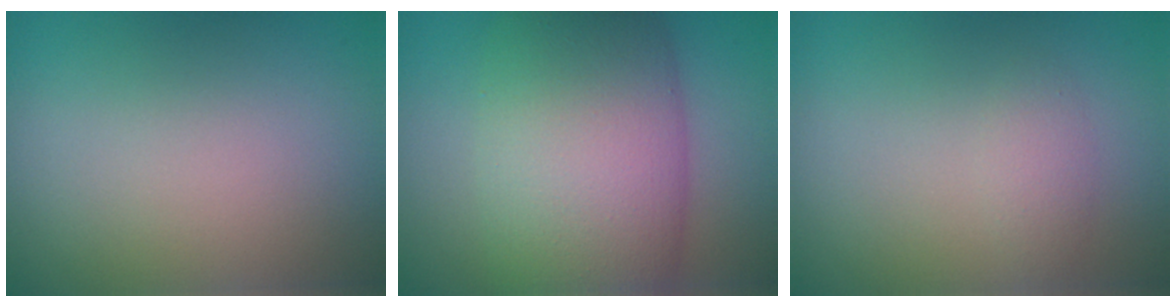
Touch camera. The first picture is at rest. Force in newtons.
{"total": 12.0, "press": 12.0, "slide": 0.6}
{"total": 1.1, "press": 1.1, "slide": 0.1}